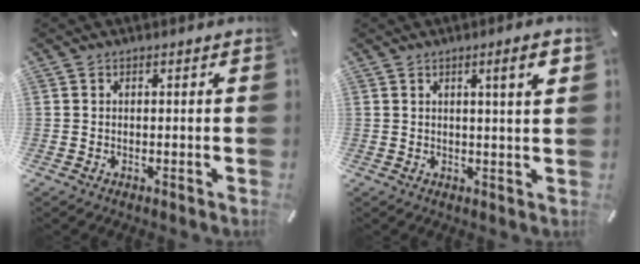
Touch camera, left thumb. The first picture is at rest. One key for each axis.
{"total": 6.3, "fx": 2.4, "fy": 0.6, "fz": 5.8, "tx": -0.091, "ty": -0.006, "tz": 0.032}